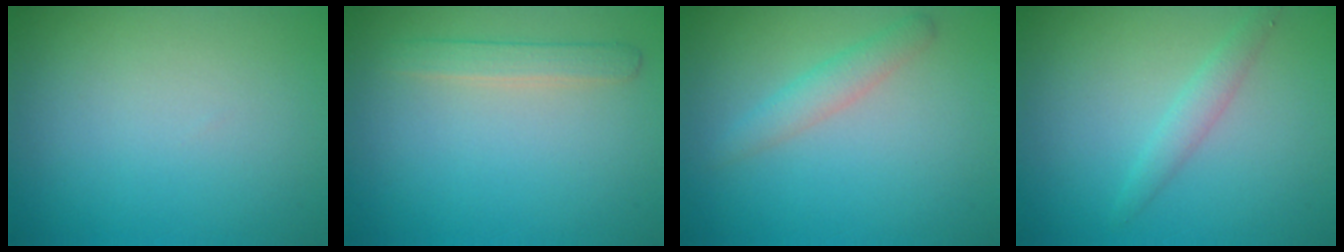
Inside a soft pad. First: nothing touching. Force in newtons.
{"total": 1.8, "press": 1.8, "slide": 0.1}
{"total": 2.0, "press": 2.0, "slide": 0.1}
{"total": 1.6, "press": 1.6, "slide": 0.0}